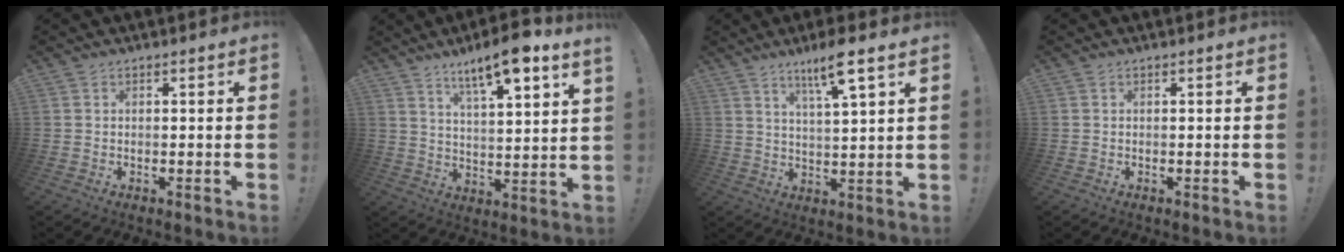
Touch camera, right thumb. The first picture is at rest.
{"total": 12.0, "force": [8.2, 1.3, 8.6], "torque": [-0.141, -0.045, 0.131]}
{"total": 9.7, "force": [6.3, 0.8, 7.4], "torque": [-0.113, -0.033, 0.098]}
{"total": 0.0}